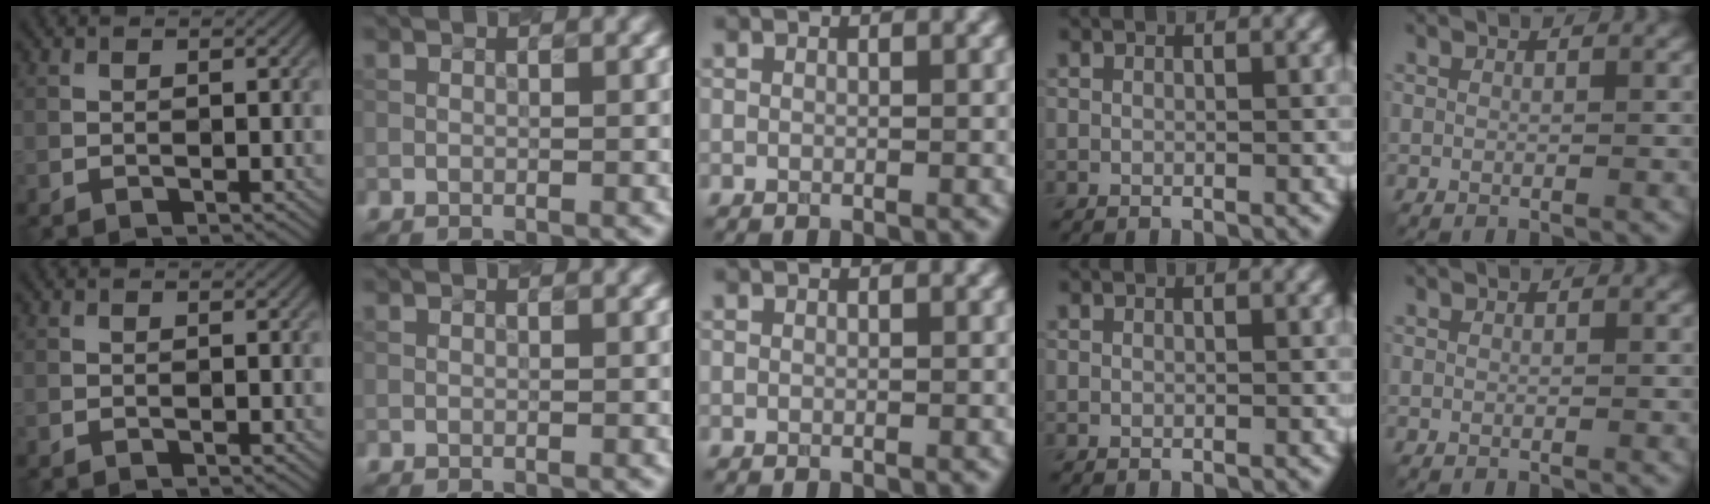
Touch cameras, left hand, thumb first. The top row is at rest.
{}